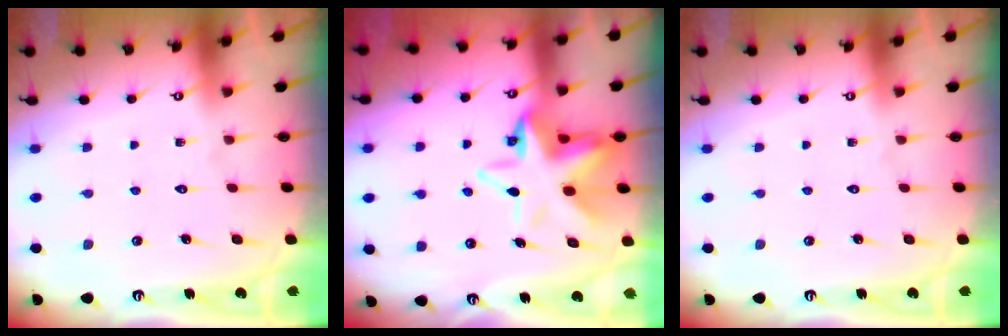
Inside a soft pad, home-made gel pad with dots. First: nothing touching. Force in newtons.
{"total": 10.6, "press": 10.4, "slide": 1.9}
{"total": 0.0}